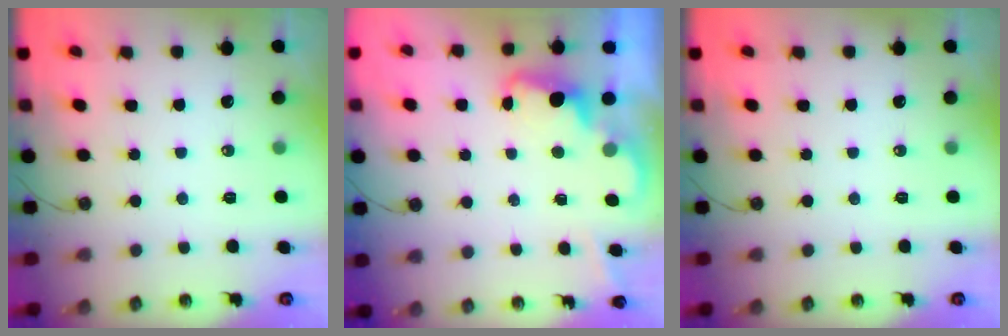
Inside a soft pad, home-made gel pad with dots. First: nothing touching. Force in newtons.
{"total": 2.4, "press": 2.3, "slide": 0.5}
{"total": 0.0}